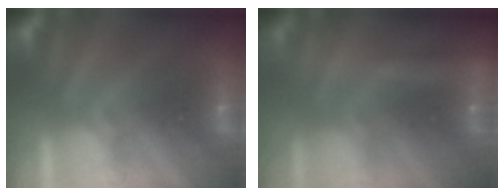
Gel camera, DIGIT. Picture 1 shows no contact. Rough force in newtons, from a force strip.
{"total": 2.1}